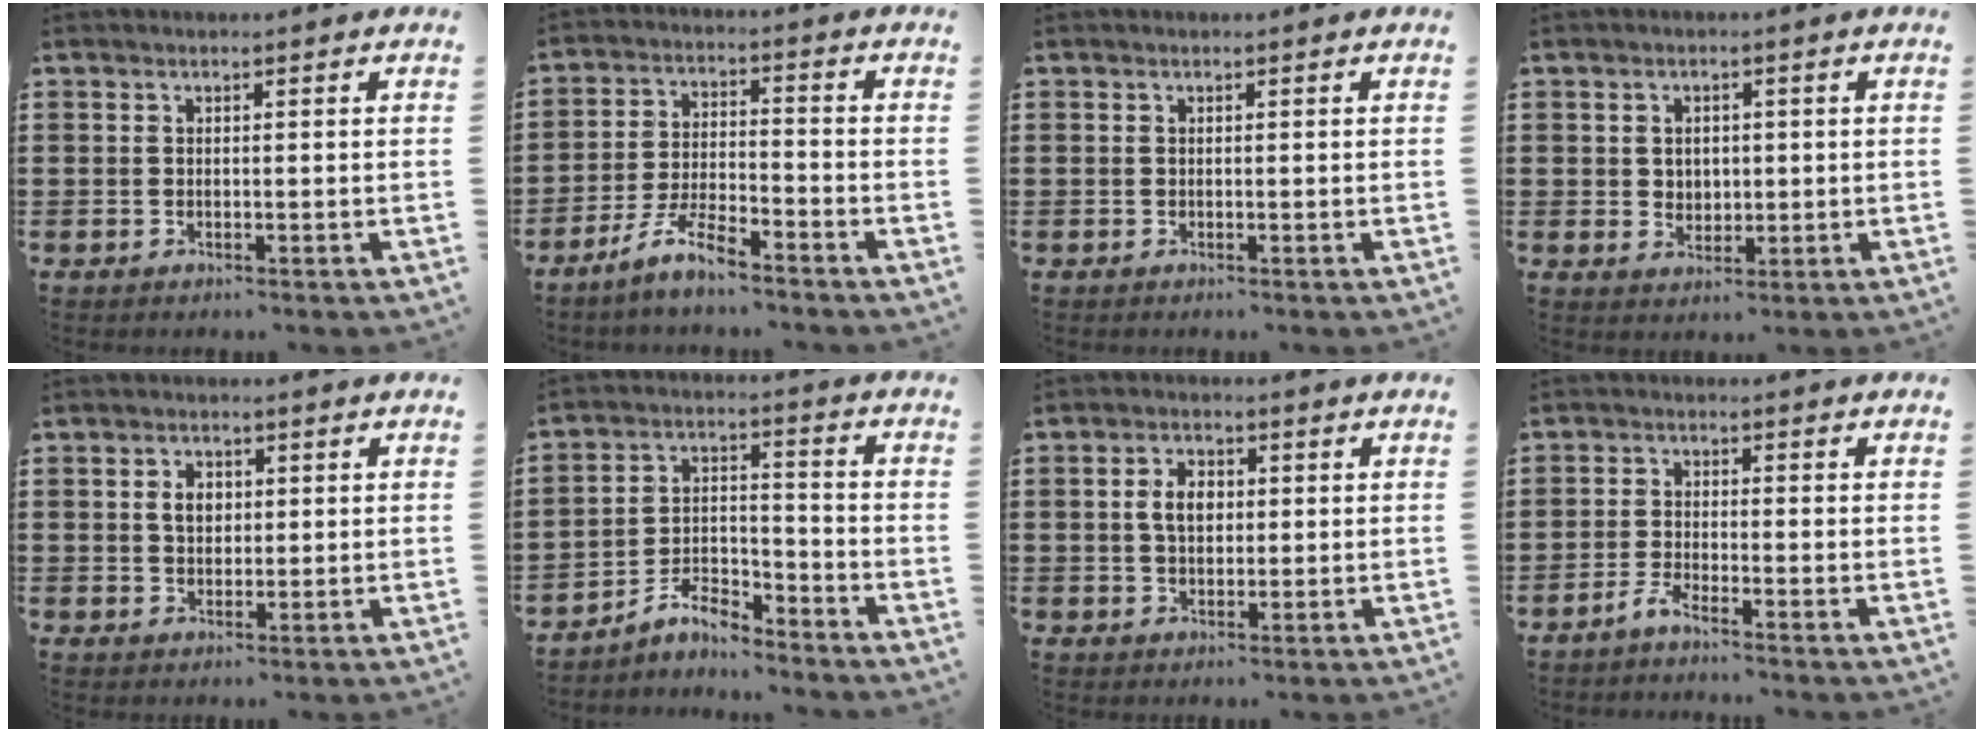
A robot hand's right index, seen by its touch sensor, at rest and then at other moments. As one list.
[{"total": 6.5, "force": [-5.4, 0.9, 3.6], "torque": [-0.086, -0.003, -0.106]}, {"total": 0.0}, {"total": 2.3, "force": [0.6, 2.1, 0.8], "torque": [-0.015, 0.006, 0.006]}, {"total": 2.9, "force": [0.5, 2.1, 1.9], "torque": [-0.043, 0.011, 0.008]}, {"total": 6.3, "force": [-5.6, 1.7, 2.4], "torque": [-0.053, 0.005, -0.110]}, {"total": 4.1, "force": [0.4, 2.7, 3.1], "torque": [-0.059, 0.009, 0.002]}, {"total": 2.1, "force": [-1.9, -0.1, 0.8], "torque": [-0.023, 0.000, -0.039]}]